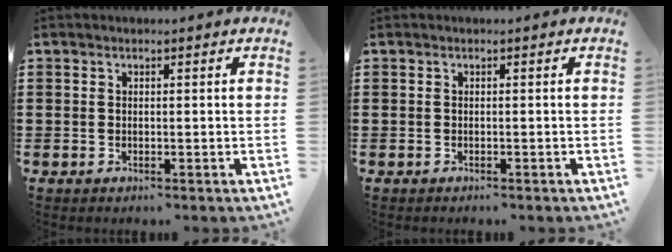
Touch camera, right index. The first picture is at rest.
{"total": 0.0}